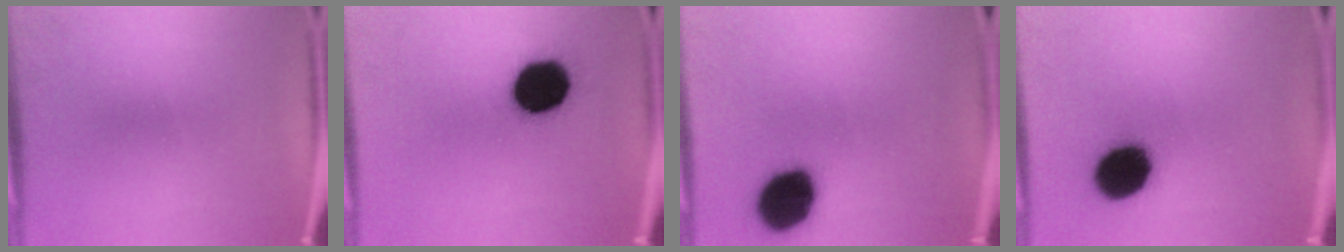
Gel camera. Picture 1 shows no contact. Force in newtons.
{"total": 16.4}
{"total": 14.8}
{"total": 14.8}